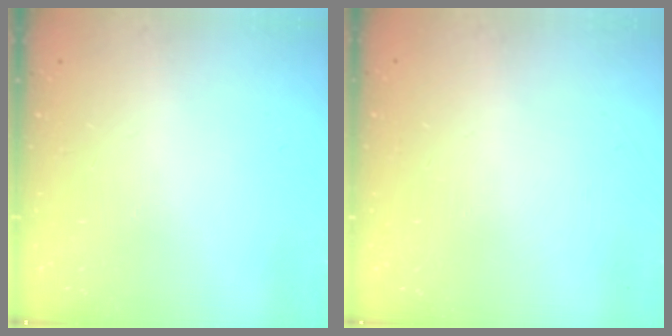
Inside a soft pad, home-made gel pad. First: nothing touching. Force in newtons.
{"total": 0.8, "press": 0.4, "slide": 0.7}